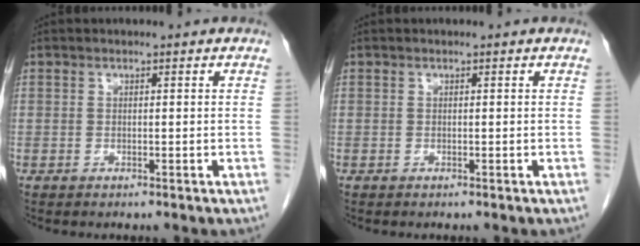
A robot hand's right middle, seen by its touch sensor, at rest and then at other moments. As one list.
[{"total": 0.0}]